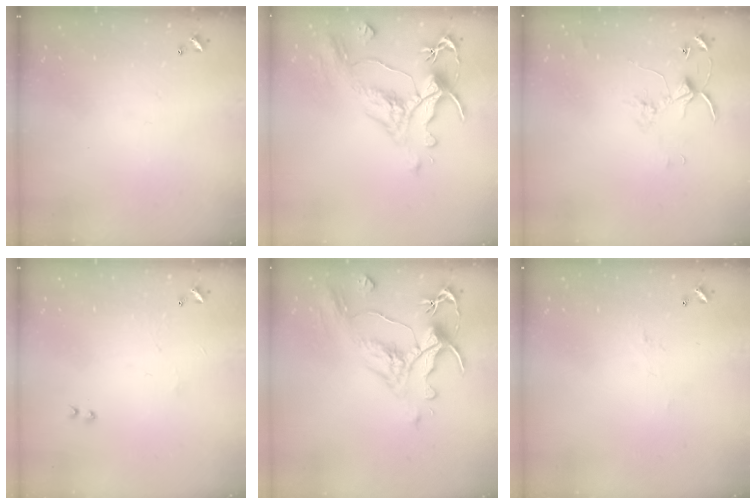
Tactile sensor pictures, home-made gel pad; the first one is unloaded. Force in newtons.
{"total": 1.8, "press": 0.9, "slide": 1.5}
{"total": 2.8, "press": 2.8, "slide": 0.4}
{"total": 0.9, "press": 0.8, "slide": 0.5}
{"total": 1.5, "press": 0.2, "slide": 1.5}
{"total": 1.5, "press": 1.3, "slide": 0.6}